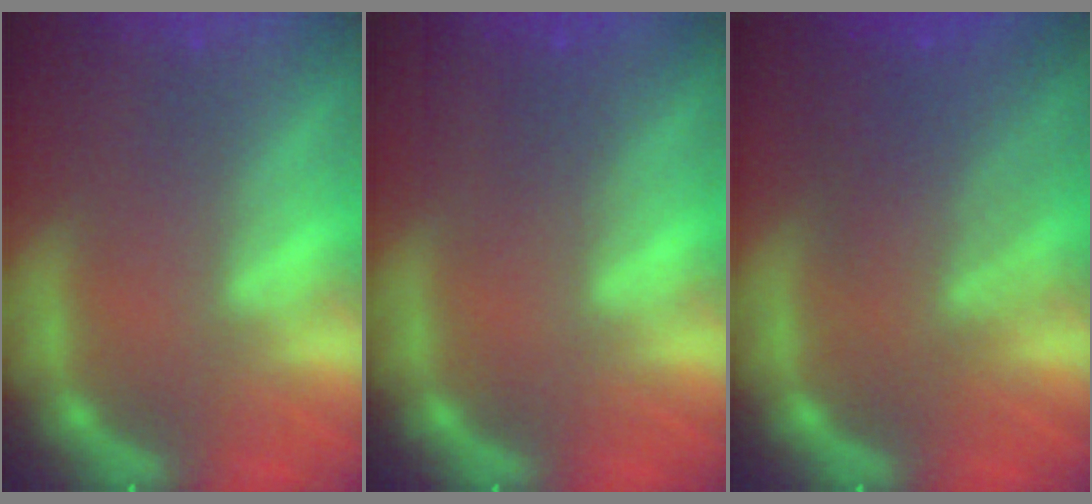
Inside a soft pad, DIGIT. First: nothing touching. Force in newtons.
{"total": 1.5}
{"total": 6.0}